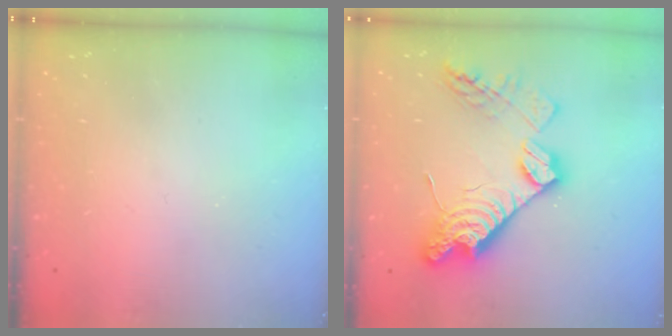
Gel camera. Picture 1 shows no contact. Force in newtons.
{"total": 17.6, "press": 17.6, "slide": 1.3}